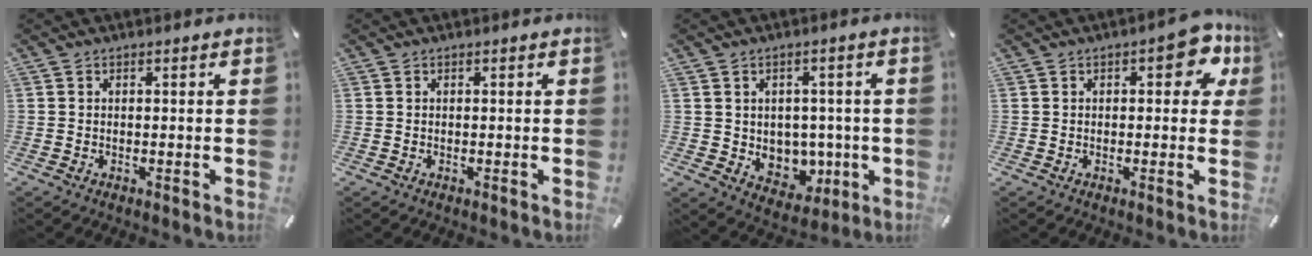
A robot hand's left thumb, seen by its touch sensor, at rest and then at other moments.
{"total": 0.0}
{"total": 6.8, "force": [1.1, 6.4, 1.7], "torque": [-0.012, -0.018, 0.029]}
{"total": 7.5, "force": [2.4, 3.8, 6.0], "torque": [-0.071, -0.002, 0.034]}